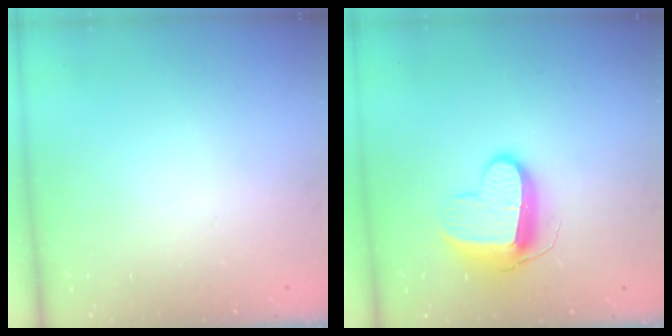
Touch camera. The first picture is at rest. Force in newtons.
{"total": 10.3, "press": 10.2, "slide": 1.3}